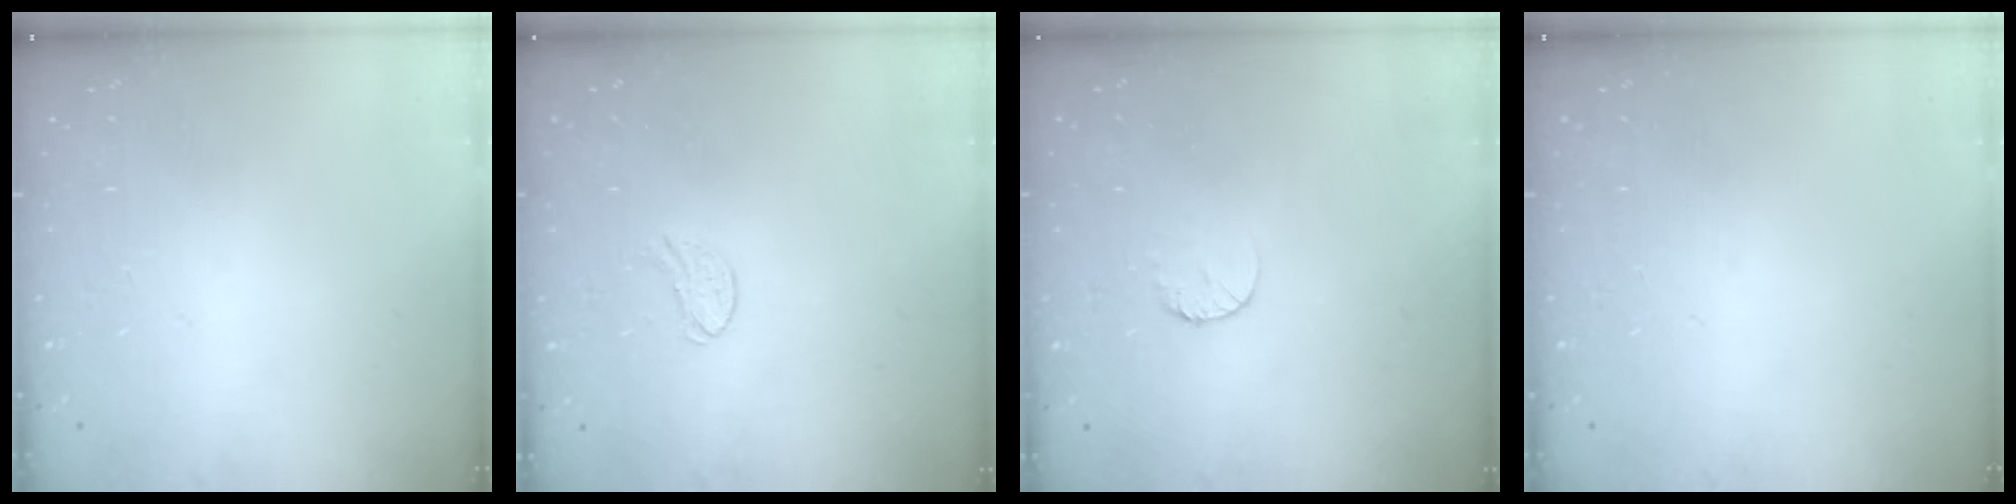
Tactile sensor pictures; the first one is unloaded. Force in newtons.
{"total": 7.1, "press": 7.1, "slide": 0.5}
{"total": 4.7, "press": 4.7, "slide": 0.4}
{"total": 0.0}